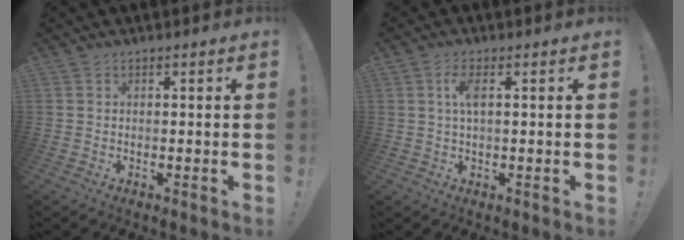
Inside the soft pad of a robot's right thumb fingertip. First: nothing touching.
{"total": 4.3, "force": [1.2, 1.3, 3.9], "torque": [-0.075, 0.003, 0.018]}